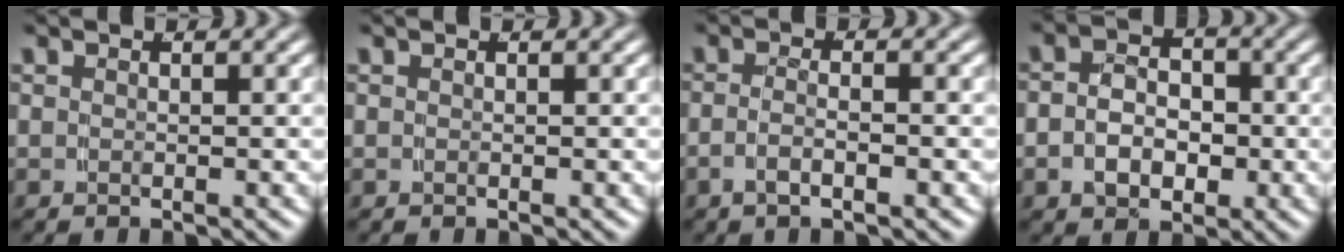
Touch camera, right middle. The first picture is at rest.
{"total": 0.0}
{"total": 2.0, "force": [-1.4, 0.2, 1.5], "torque": [-0.032, -0.008, -0.020]}
{"total": 5.0, "force": [-1.1, 3.9, 3.0], "torque": [-0.056, -0.010, -0.017]}